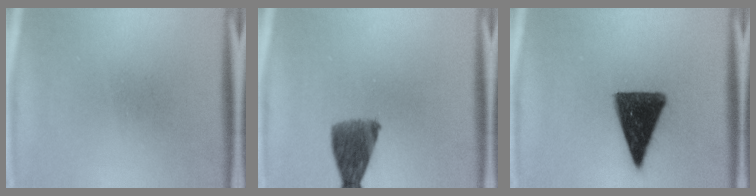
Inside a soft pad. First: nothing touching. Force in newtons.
{"total": 7.4}
{"total": 13.3}